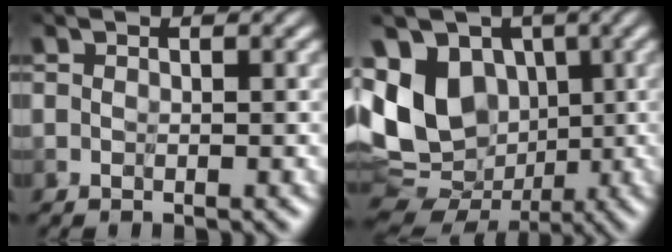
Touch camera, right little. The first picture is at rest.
{"total": 8.9, "force": [1.0, 7.1, 5.2], "torque": [-0.121, -0.004, 0.023]}